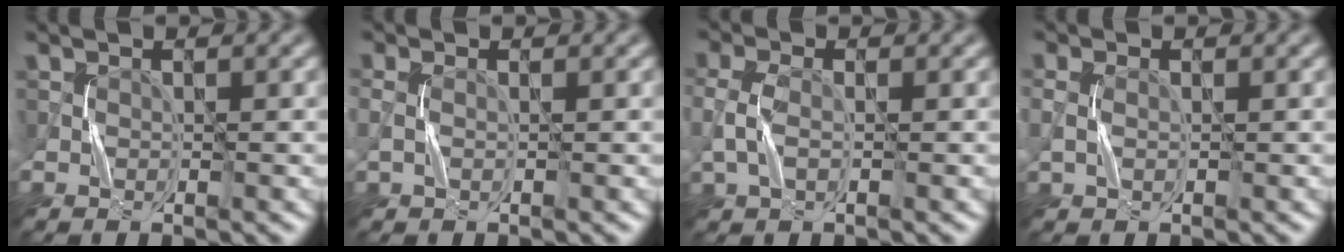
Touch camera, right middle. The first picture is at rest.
{"total": 1.3, "force": [-0.5, -0.9, -0.7], "torque": [0.020, -0.004, -0.009]}
{"total": 1.3, "force": [-1.0, -0.1, 0.8], "torque": [-0.019, 0.002, -0.019]}
{"total": 1.0, "force": [-0.5, -0.7, -0.5], "torque": [0.015, -0.004, -0.007]}